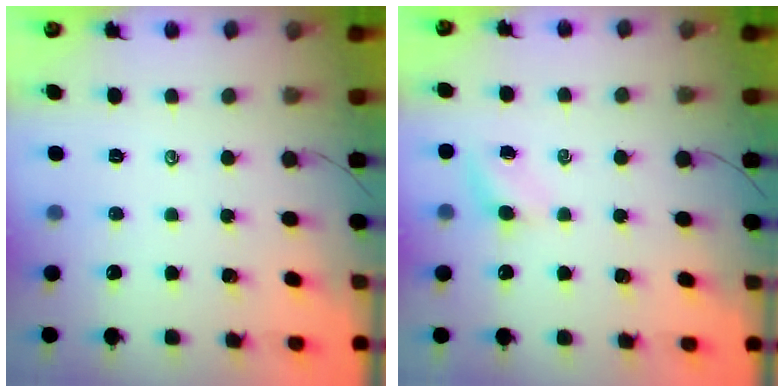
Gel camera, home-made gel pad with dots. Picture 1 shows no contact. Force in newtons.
{"total": 3.8, "press": 3.6, "slide": 1.2}